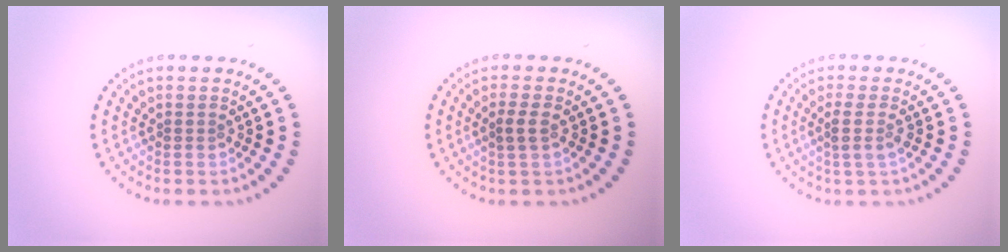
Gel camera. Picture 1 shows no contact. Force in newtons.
{"total": 1.5, "press": 1.4, "slide": 0.5}
{"total": 1.8, "press": 1.5, "slide": 1.1}